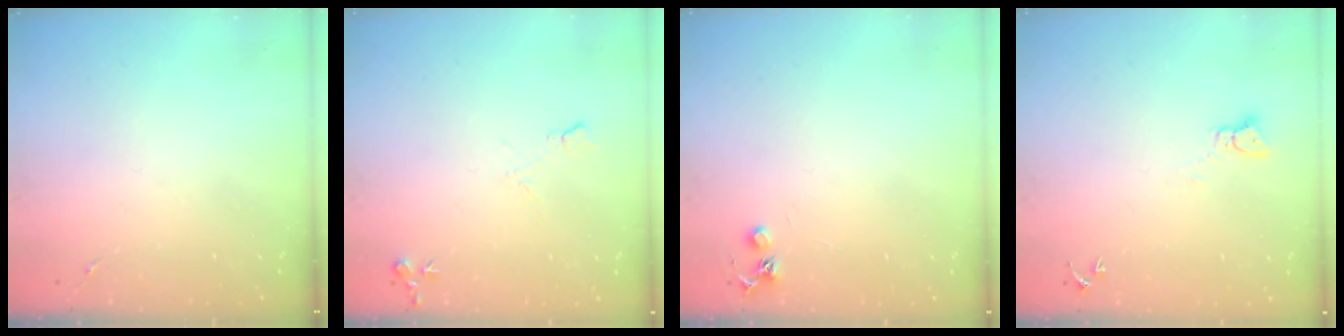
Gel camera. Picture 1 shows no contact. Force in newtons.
{"total": 6.9, "press": 6.8, "slide": 1.0}
{"total": 4.1, "press": 4.1, "slide": 0.5}
{"total": 2.3, "press": 2.3, "slide": 0.3}